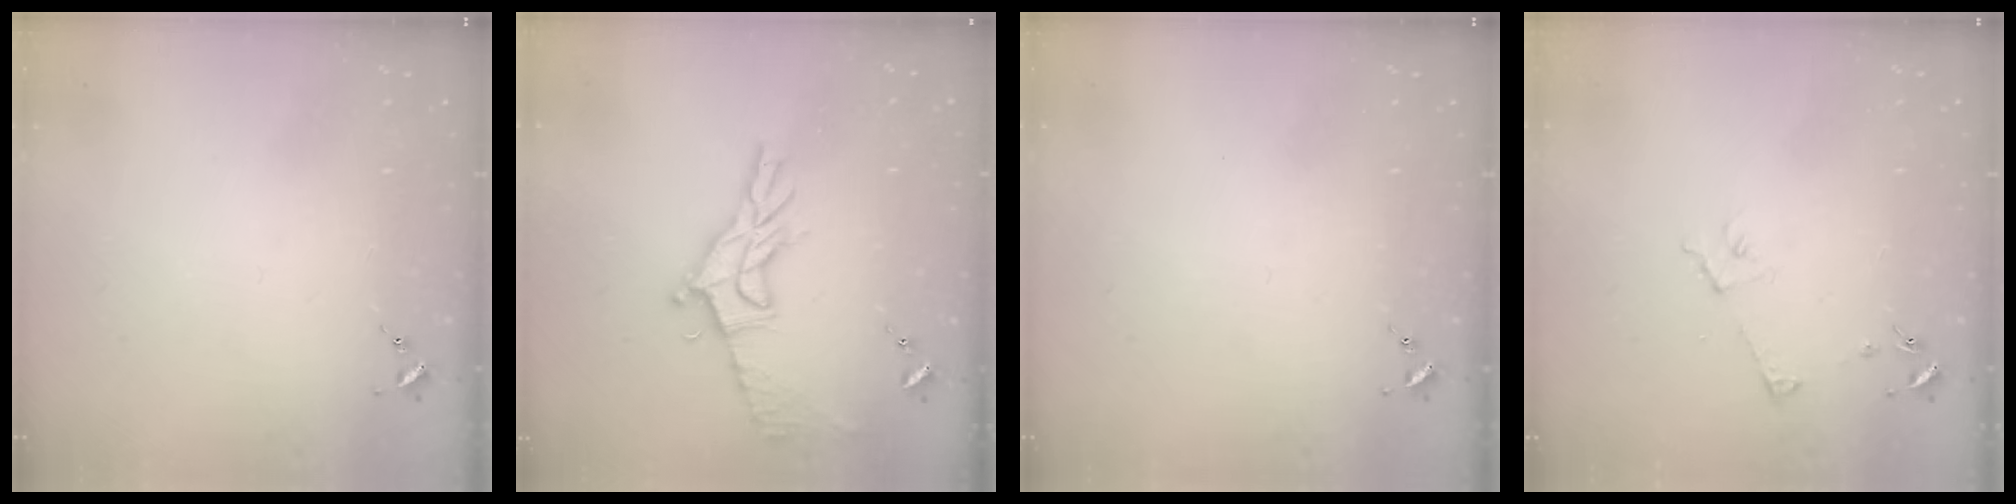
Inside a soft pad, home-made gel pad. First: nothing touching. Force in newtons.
{"total": 12.7, "press": 12.7, "slide": 0.6}
{"total": 0.0}
{"total": 3.8, "press": 3.8, "slide": 0.5}